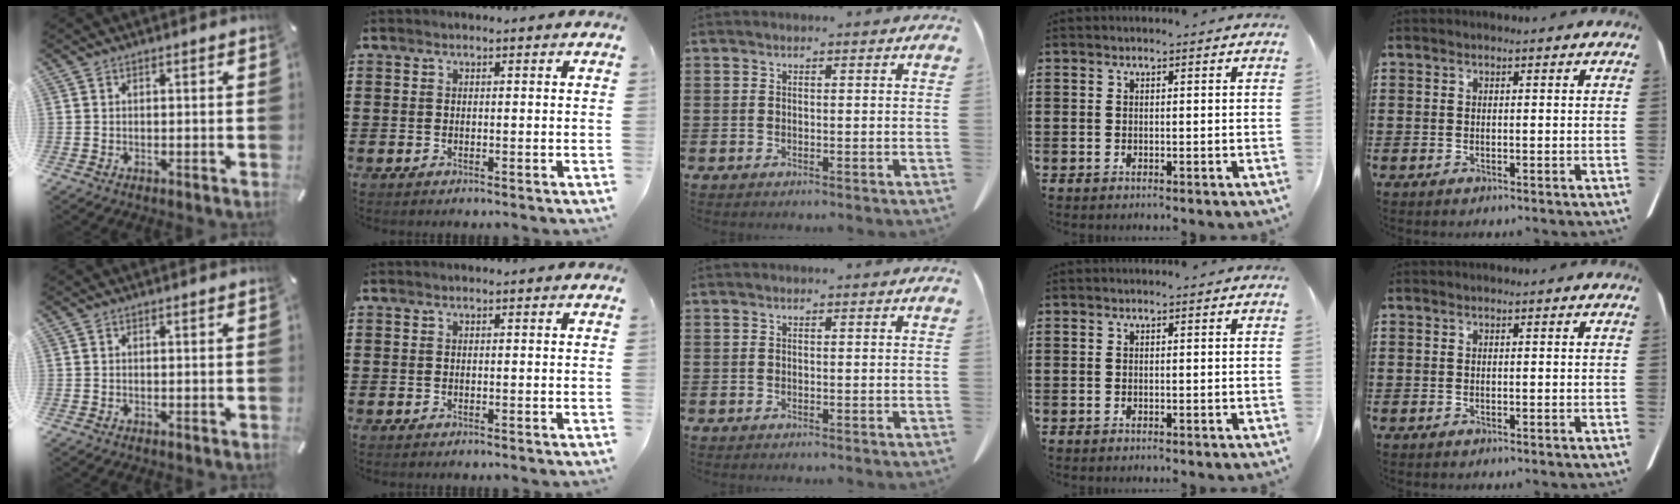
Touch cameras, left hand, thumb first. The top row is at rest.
{}